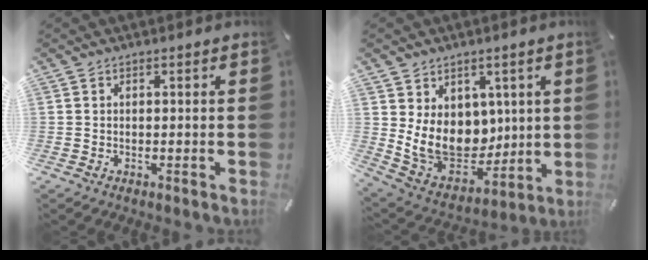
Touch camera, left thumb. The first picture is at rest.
{"total": 13.5, "force": [2.7, 11.2, 7.1], "torque": [-0.150, -0.035, 0.066]}